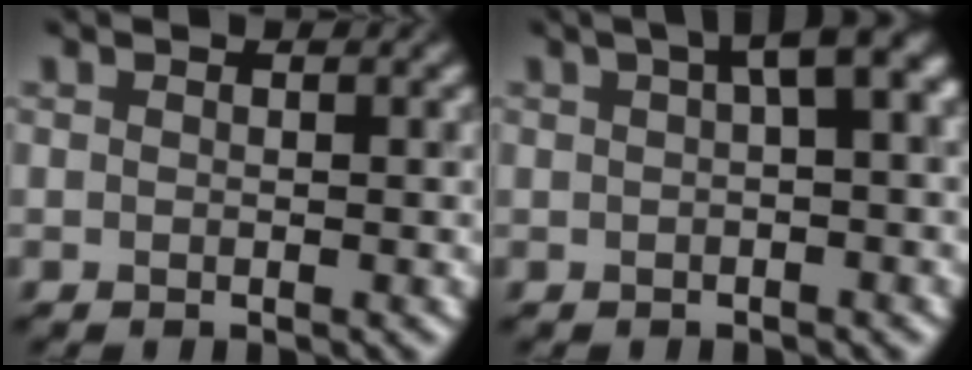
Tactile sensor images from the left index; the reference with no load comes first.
{"total": 4.6, "force": [1.4, 1.3, 4.2], "torque": [-0.046, 0.018, 0.013]}